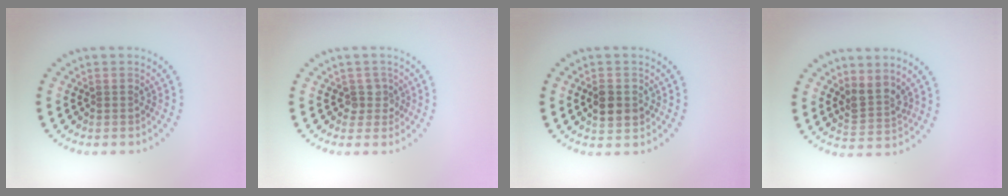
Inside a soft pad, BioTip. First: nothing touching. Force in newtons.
{"total": 1.7, "press": 1.3, "slide": 1.2}
{"total": 3.0, "press": 3.0, "slide": 0.2}
{"total": 2.6, "press": 1.9, "slide": 1.8}